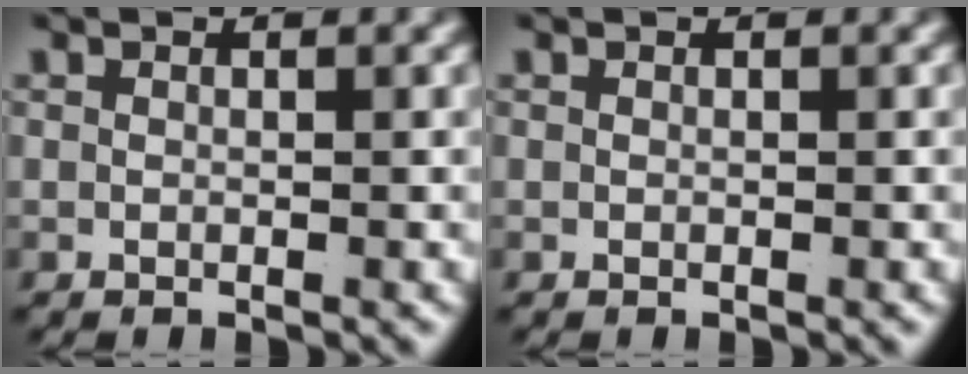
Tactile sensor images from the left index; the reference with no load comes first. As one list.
[{"total": 0.0}]